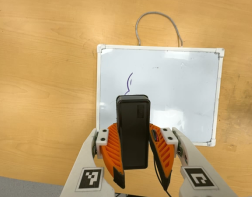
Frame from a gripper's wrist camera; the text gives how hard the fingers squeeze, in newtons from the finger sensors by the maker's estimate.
{"total": 5.3, "left": 4.5, "right": 6.2}